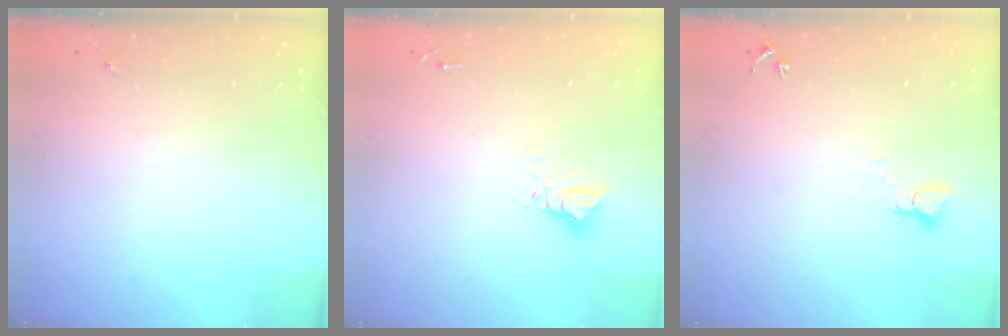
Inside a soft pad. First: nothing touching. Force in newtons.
{"total": 7.3, "press": 7.3, "slide": 0.7}
{"total": 2.1, "press": 2.1, "slide": 0.2}